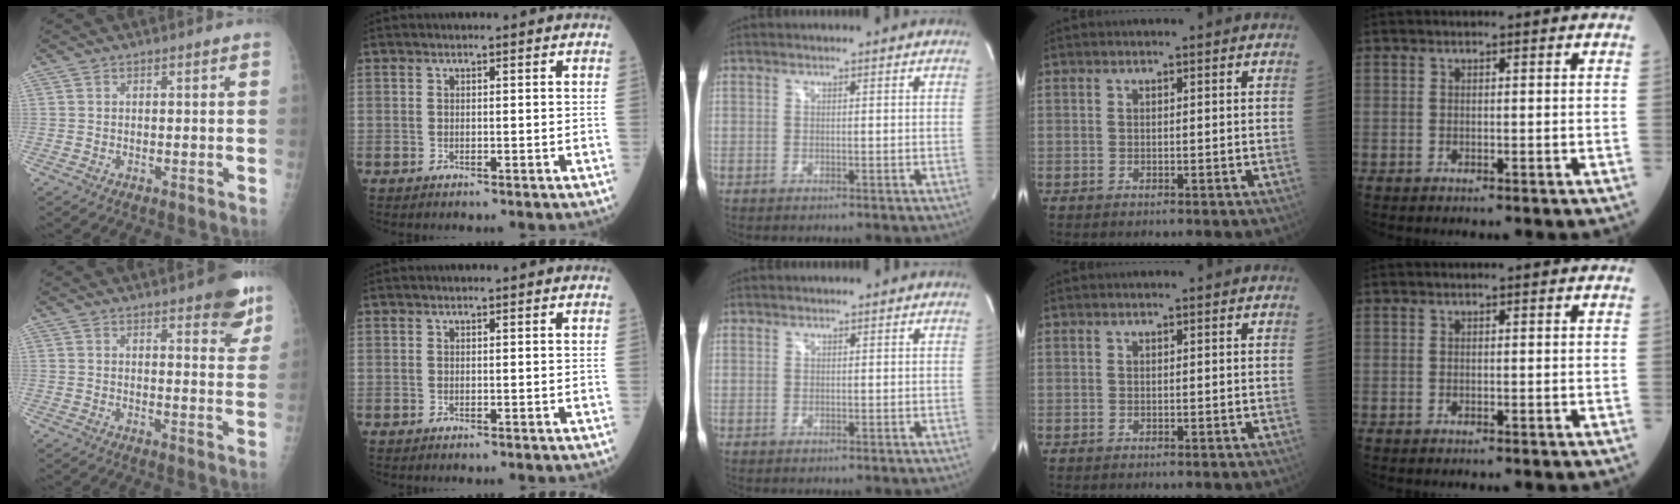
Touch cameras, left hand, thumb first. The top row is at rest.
{"thumb": {"total": 8.5, "force": [5.7, 2.7, 5.6], "torque": [-0.040, -0.030, 0.068]}, "middle": {"total": 0.8, "force": [0.7, 0.5, -0.1], "torque": [0.003, 0.001, 0.010]}}